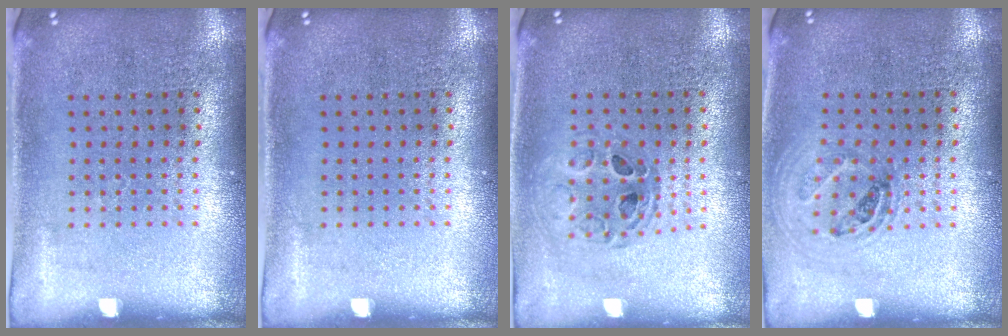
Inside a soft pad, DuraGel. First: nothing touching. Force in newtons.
{"total": 0.0}
{"total": 0.8, "press": 0.8, "slide": 0.0}
{"total": 1.1, "press": 1.0, "slide": 0.4}